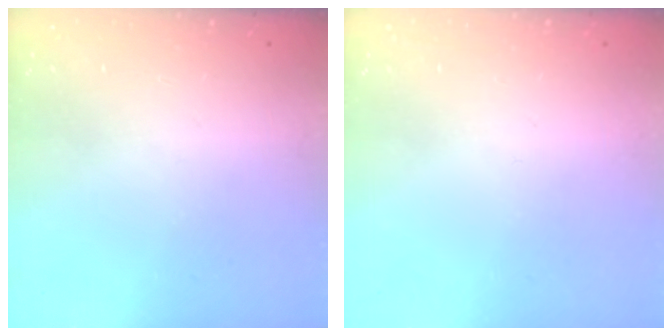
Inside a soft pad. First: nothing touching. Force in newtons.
{"total": 0.0}